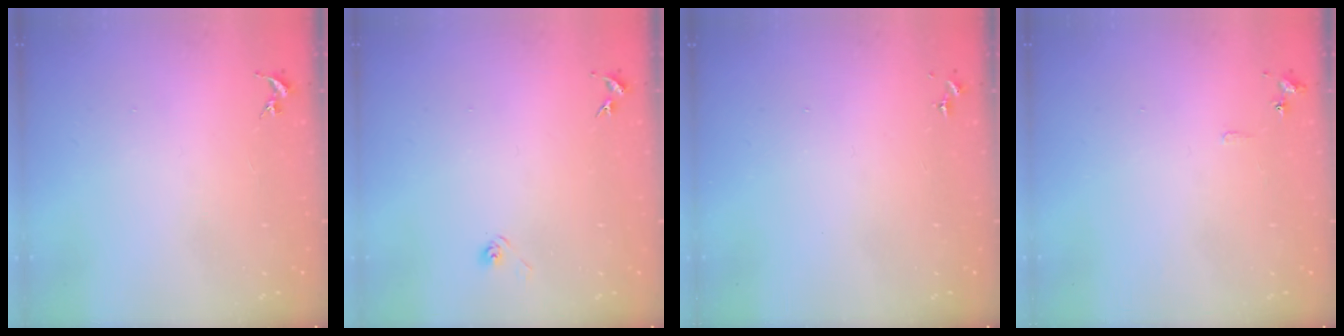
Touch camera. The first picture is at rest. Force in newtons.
{"total": 2.9, "press": 2.5, "slide": 1.5}
{"total": 0.0}
{"total": 4.5, "press": 4.4, "slide": 0.6}